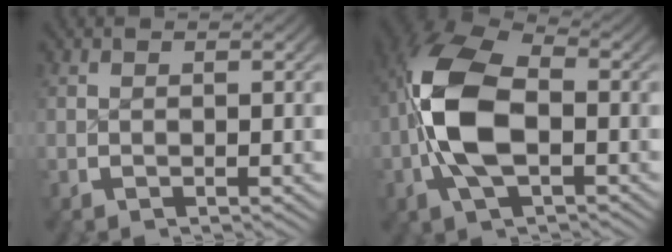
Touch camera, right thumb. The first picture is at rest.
{"total": 9.7, "force": [0.3, 6.0, 7.6], "torque": [-0.181, -0.022, 0.014]}